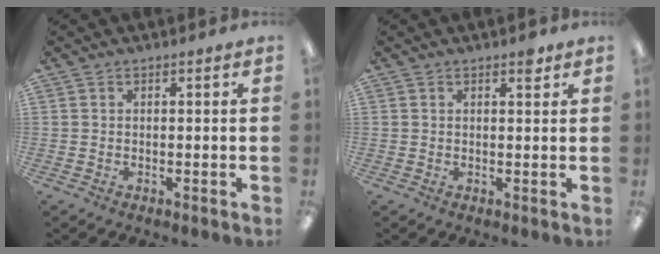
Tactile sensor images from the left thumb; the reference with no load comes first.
{"total": 2.5, "force": [1.7, 1.0, 1.6], "torque": [-0.009, -0.007, 0.024]}